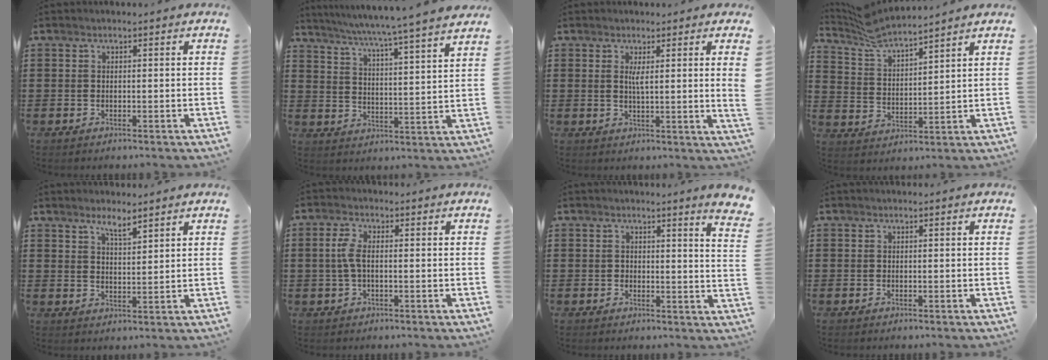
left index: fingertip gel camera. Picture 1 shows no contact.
{"total": 5.1, "force": [4.6, -1.4, 1.7], "torque": [-0.054, -0.045, 0.069]}
{"total": 3.1, "force": [1.3, -0.5, 2.8], "torque": [-0.061, -0.008, 0.019]}
{"total": 5.6, "force": [5.4, 0.3, 1.6], "torque": [-0.056, -0.026, 0.094]}
{"total": 3.2, "force": [2.9, 0.2, 1.3], "torque": [-0.032, -0.003, 0.052]}
{"total": 3.4, "force": [0.0, 1.4, 3.1], "torque": [-0.075, 0.000, -0.006]}
{"total": 2.7, "force": [2.2, 0.0, 1.5], "torque": [-0.031, -0.010, 0.037]}
{"total": 0.0}